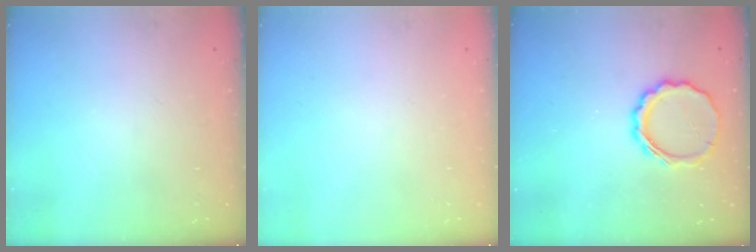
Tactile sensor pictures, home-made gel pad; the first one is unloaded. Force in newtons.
{"total": 0.0}
{"total": 10.3, "press": 10.1, "slide": 2.0}